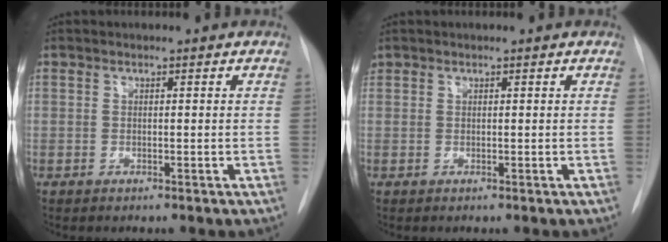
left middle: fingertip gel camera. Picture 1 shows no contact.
{"total": 0.5, "force": [0.4, 0.4, 0.0], "torque": [-0.002, 0.012, 0.008]}